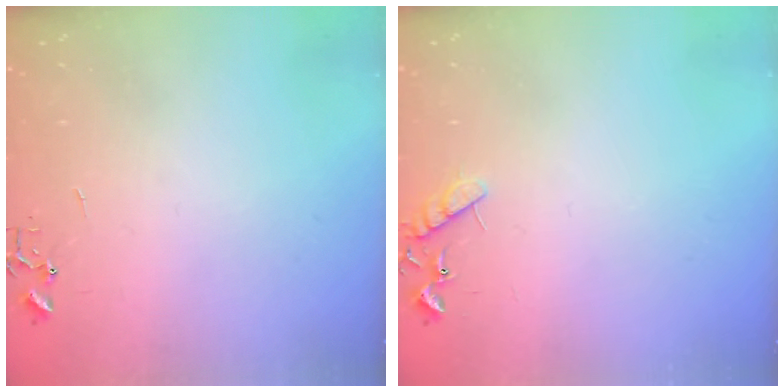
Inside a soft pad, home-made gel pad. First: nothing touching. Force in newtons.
{"total": 8.0, "press": 8.0, "slide": 0.4}